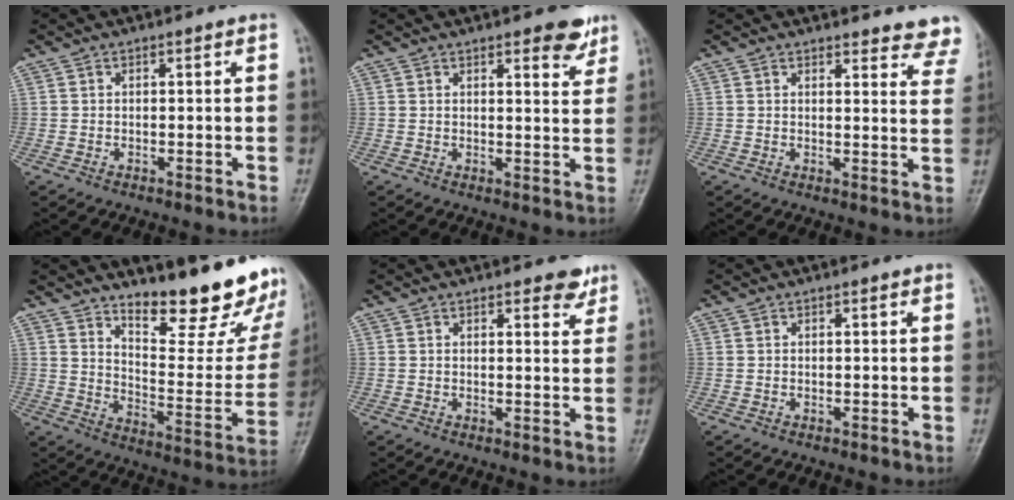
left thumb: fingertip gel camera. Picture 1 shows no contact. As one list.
[{"total": 4.7, "force": [3.3, 1.6, 3.0], "torque": [-0.020, -0.019, 0.039]}, {"total": 10.5, "force": [10.0, 2.7, 1.9], "torque": [0.031, -0.058, 0.083]}, {"total": 21.4, "force": [16.3, 5.7, 12.6], "torque": [-0.138, -0.129, 0.233]}, {"total": 4.4, "force": [3.1, 1.4, 2.7], "torque": [-0.020, -0.019, 0.038]}, {"total": 0.0}]